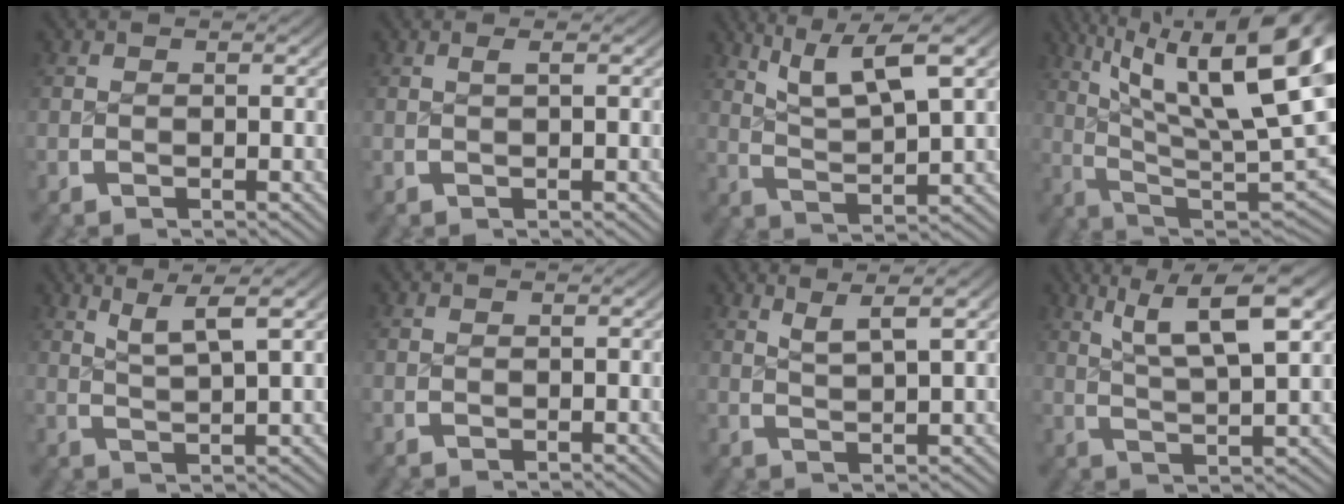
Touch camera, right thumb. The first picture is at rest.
{"total": 0.7, "force": [0.1, -0.1, 0.7], "torque": [-0.012, 0.000, 0.007]}
{"total": 8.0, "force": [2.9, 4.0, 6.3], "torque": [-0.104, -0.003, 0.048]}
{"total": 16.6, "force": [2.4, 9.0, 13.8], "torque": [-0.219, -0.049, 0.062]}
{"total": 6.0, "force": [3.5, 1.7, 4.6], "torque": [-0.058, 0.013, 0.058]}
{"total": 0.0}
{"total": 4.5, "force": [3.1, 0.7, 3.2], "torque": [-0.038, 0.011, 0.056]}
{"total": 7.4, "force": [2.7, 3.0, 6.1], "torque": [-0.098, -0.003, 0.048]}